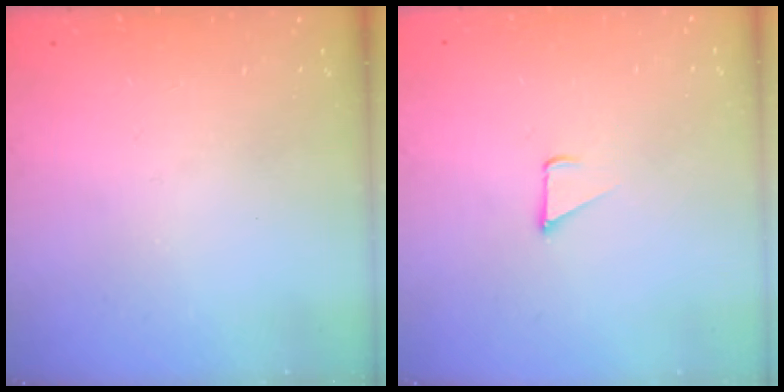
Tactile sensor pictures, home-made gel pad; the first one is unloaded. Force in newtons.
{"total": 2.4, "press": 2.4, "slide": 0.2}